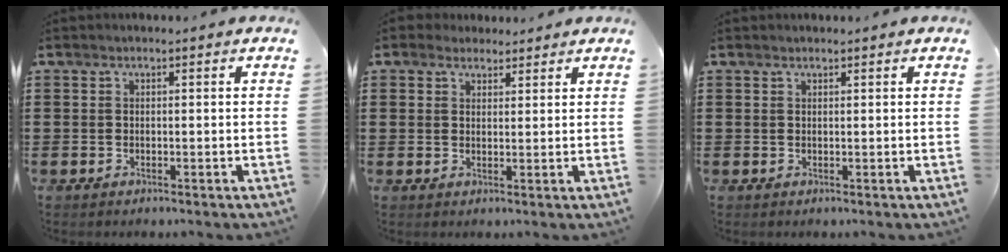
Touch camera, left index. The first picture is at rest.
{"total": 2.4, "force": [2.1, 1.1, 0.1], "torque": [-0.008, 0.007, 0.040]}
{"total": 0.6, "force": [0.5, 0.1, 0.2], "torque": [-0.005, -0.001, 0.011]}